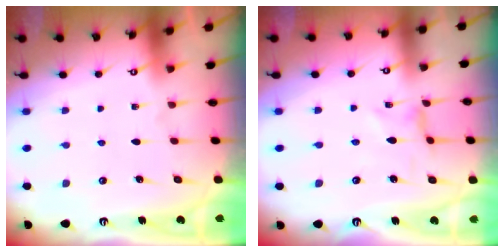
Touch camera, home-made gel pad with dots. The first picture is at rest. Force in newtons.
{"total": 0.0}